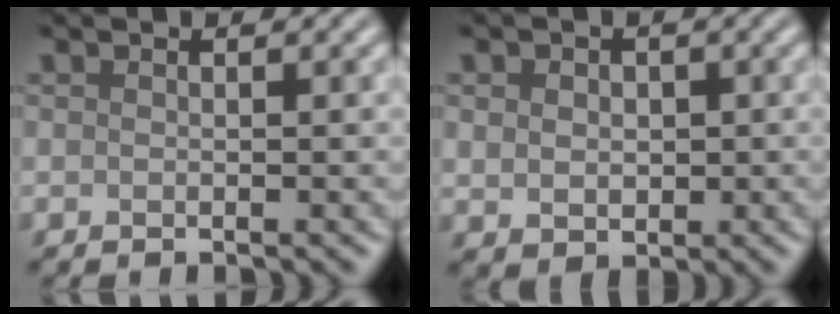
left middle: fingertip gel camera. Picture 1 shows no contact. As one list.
[{"total": 2.8, "force": [0.5, 2.2, 1.6], "torque": [-0.026, 0.004, 0.006]}]